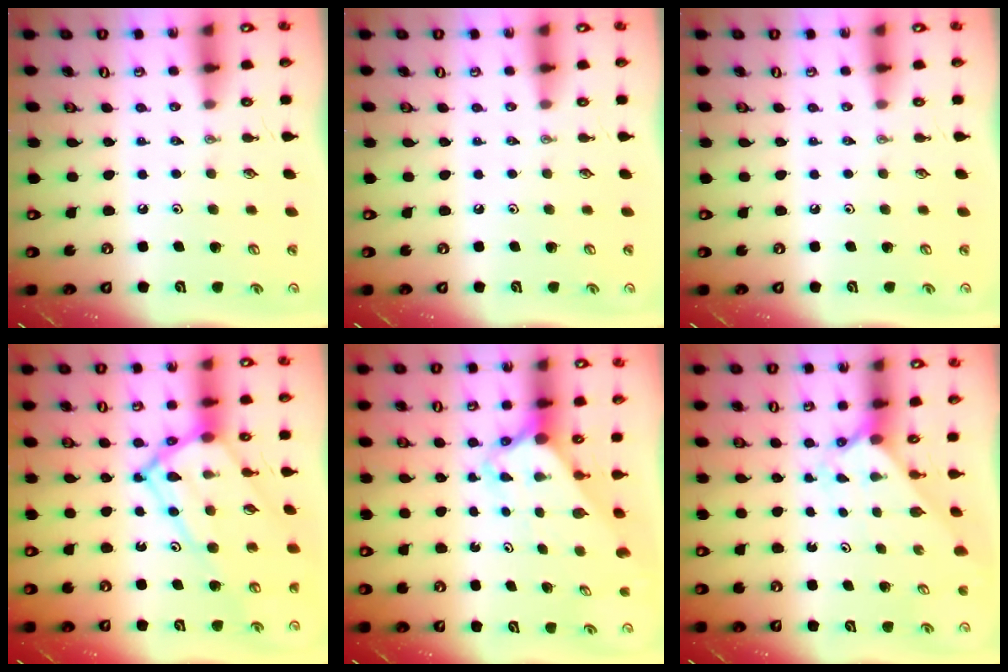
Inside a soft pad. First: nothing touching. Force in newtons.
{"total": 0.0}
{"total": 0.0}
{"total": 17.2, "press": 17.0, "slide": 2.5}
{"total": 2.8, "press": 2.8, "slide": 0.2}
{"total": 2.0, "press": 2.0, "slide": 0.2}